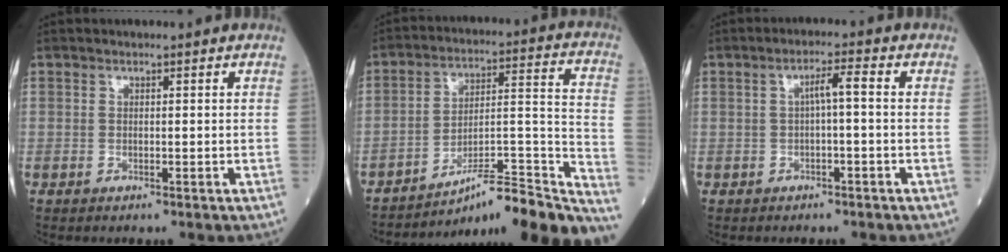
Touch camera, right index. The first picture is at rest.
{"total": 22.6, "force": [-19.5, 0.4, 11.3], "torque": [-0.093, 0.024, -0.285]}
{"total": 2.9, "force": [0.0, 0.2, 2.9], "torque": [-0.048, 0.010, 0.000]}